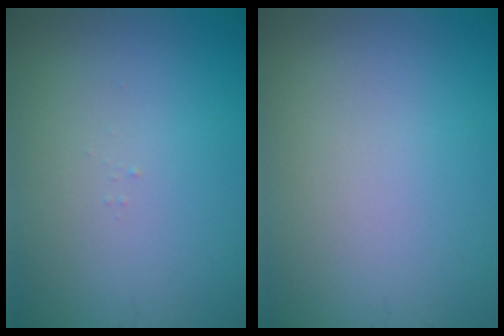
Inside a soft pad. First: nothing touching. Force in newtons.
{"total": 0.0}